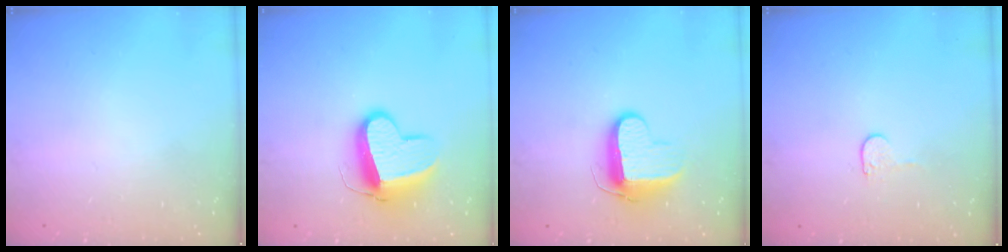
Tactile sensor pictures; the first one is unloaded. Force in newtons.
{"total": 13.4, "press": 13.3, "slide": 1.3}
{"total": 9.4, "press": 9.4, "slide": 0.7}
{"total": 4.0, "press": 4.0, "slide": 0.3}